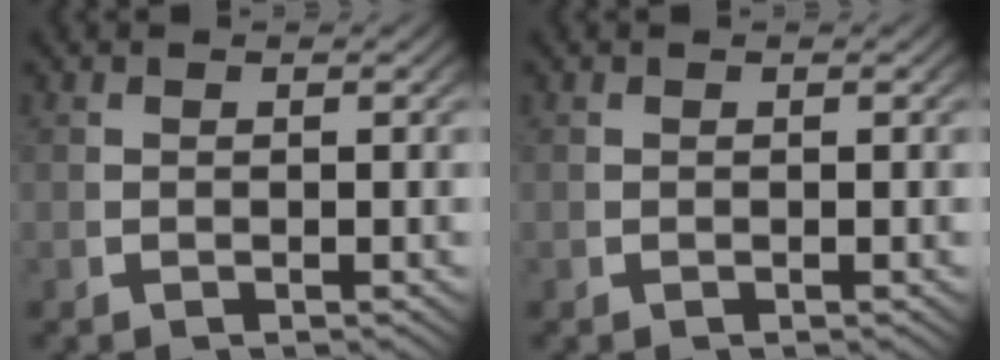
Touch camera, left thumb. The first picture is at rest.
{"total": 0.0}